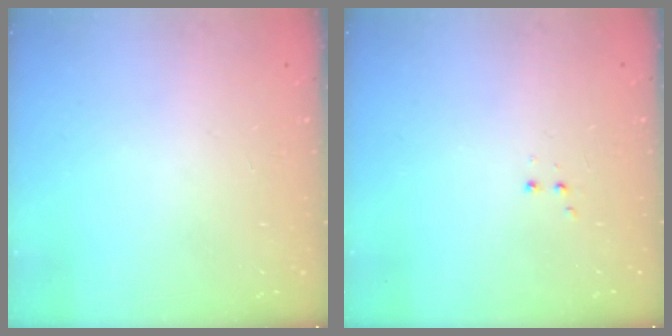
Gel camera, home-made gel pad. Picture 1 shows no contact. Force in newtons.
{"total": 2.8, "press": 2.8, "slide": 0.6}